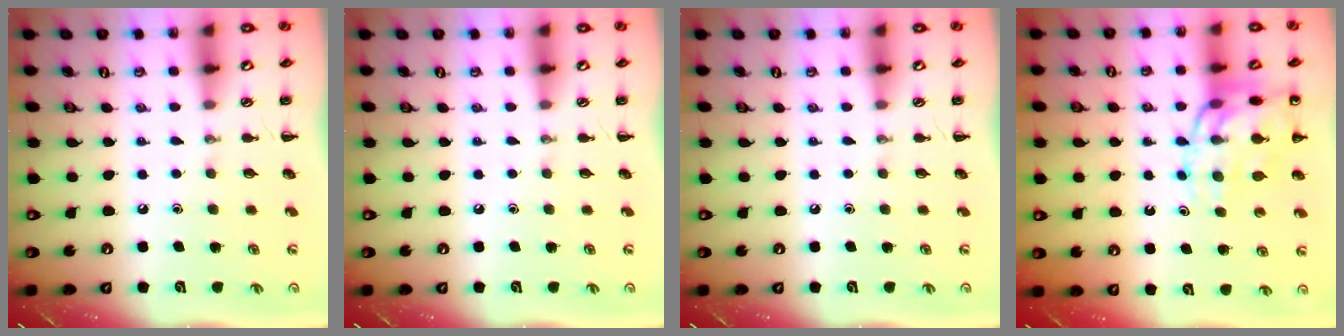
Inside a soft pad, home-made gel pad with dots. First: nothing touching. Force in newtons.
{"total": 0.0}
{"total": 0.0}
{"total": 16.0, "press": 15.7, "slide": 2.6}